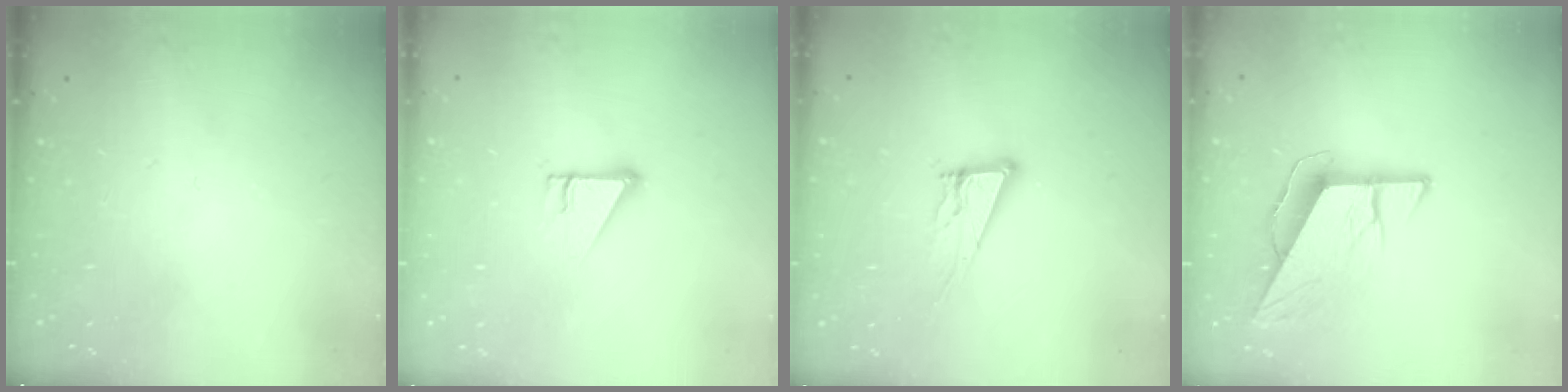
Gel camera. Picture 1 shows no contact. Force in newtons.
{"total": 3.7, "press": 3.7, "slide": 0.2}
{"total": 11.5, "press": 11.2, "slide": 2.6}
{"total": 9.3, "press": 9.3, "slide": 0.6}